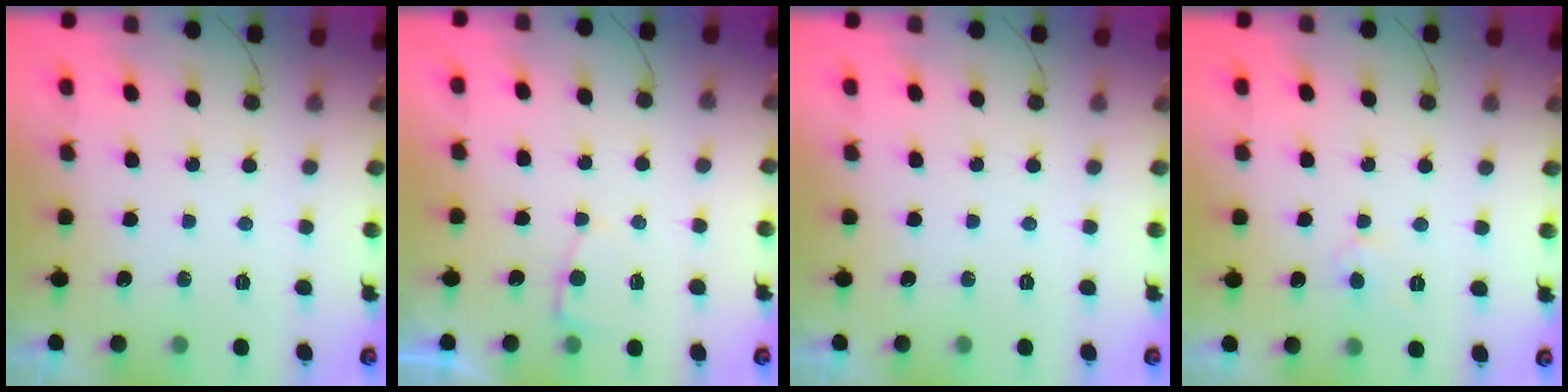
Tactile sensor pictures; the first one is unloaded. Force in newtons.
{"total": 2.6, "press": 2.6, "slide": 0.3}
{"total": 0.0}
{"total": 3.8, "press": 3.8, "slide": 0.3}